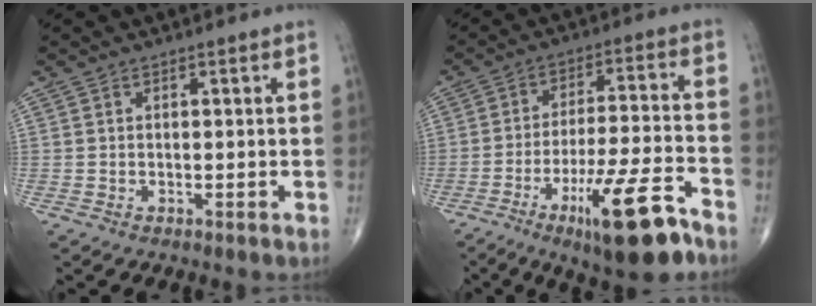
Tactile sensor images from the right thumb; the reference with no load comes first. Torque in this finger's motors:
{"motor_torque": [4.81, 0.19, 1.36, -1.41, 0.15]}